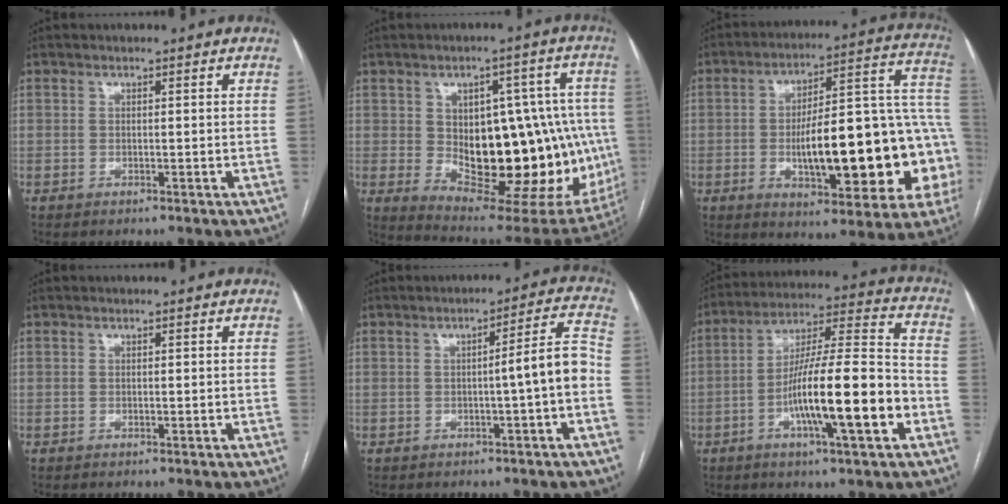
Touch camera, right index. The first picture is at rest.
{"total": 24.4, "force": [-1.8, 11.5, 21.5], "torque": [-0.248, 0.015, 0.004]}
{"total": 25.8, "force": [-4.7, 6.7, 24.5], "torque": [-0.284, 0.032, -0.052]}
{"total": 0.0}
{"total": 5.8, "force": [-1.4, -0.5, 5.6], "torque": [-0.073, 0.015, -0.019]}
{"total": 17.4, "force": [-5.5, 1.3, 16.5], "torque": [-0.283, 0.001, -0.089]}